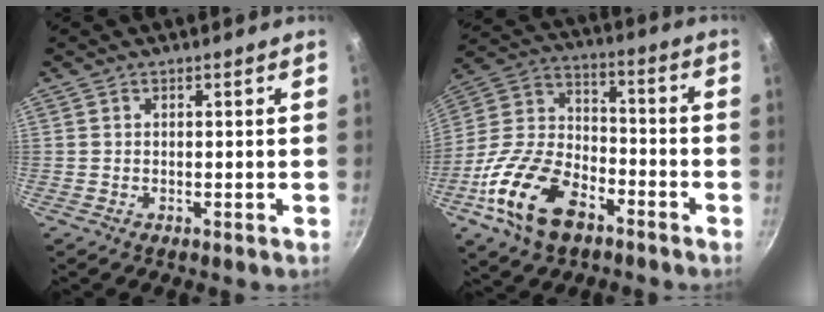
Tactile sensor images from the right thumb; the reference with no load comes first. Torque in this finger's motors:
{"motor_torque": [2.78, 2.23, 1.47, -1.30, 0.19]}